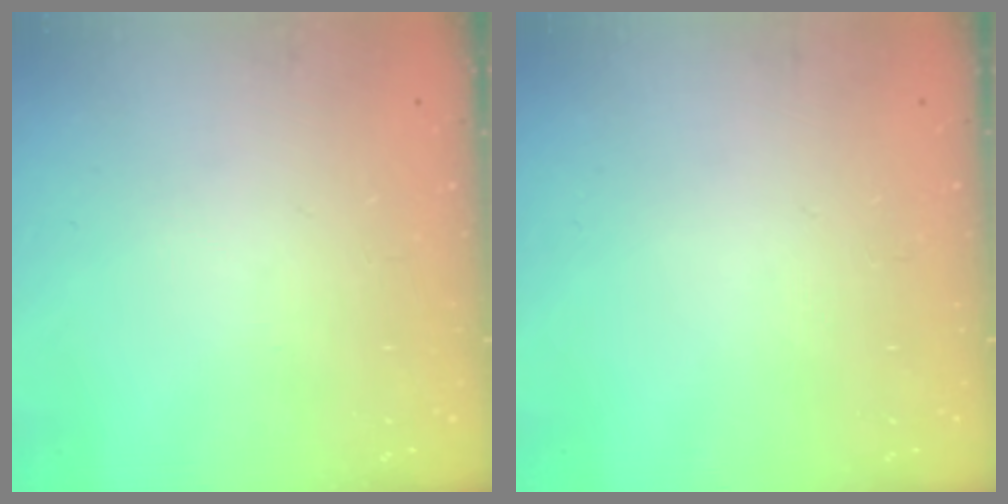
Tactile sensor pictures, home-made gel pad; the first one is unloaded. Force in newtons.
{"total": 0.0}